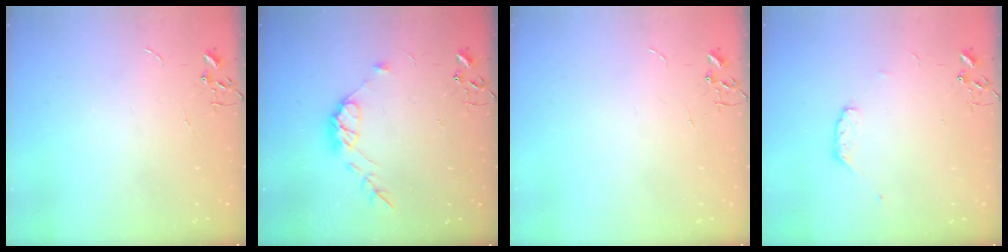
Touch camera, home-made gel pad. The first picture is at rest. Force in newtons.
{"total": 9.8, "press": 9.8, "slide": 0.7}
{"total": 0.0}
{"total": 5.3, "press": 5.2, "slide": 1.0}